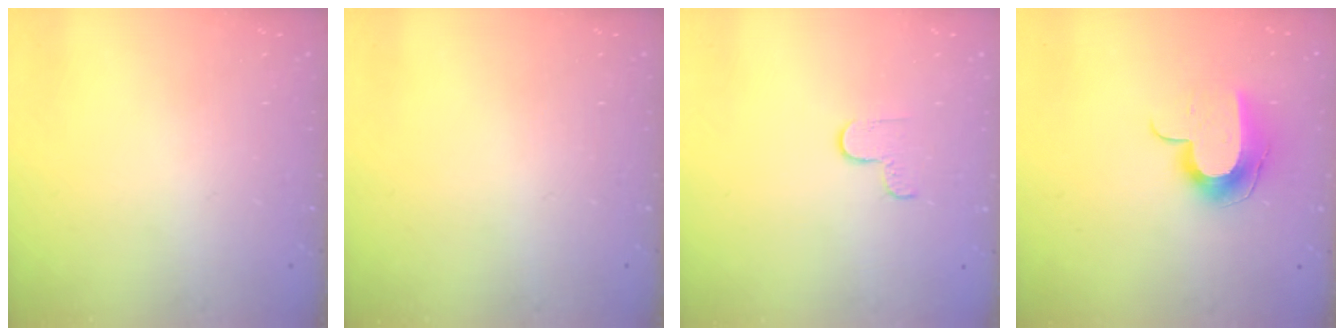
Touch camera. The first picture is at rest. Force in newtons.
{"total": 0.0}
{"total": 3.0, "press": 3.0, "slide": 0.4}
{"total": 11.8, "press": 11.8, "slide": 0.7}